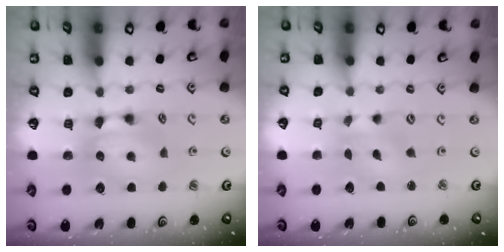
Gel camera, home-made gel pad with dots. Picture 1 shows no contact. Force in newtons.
{"total": 1.7, "press": 1.3, "slide": 1.0}